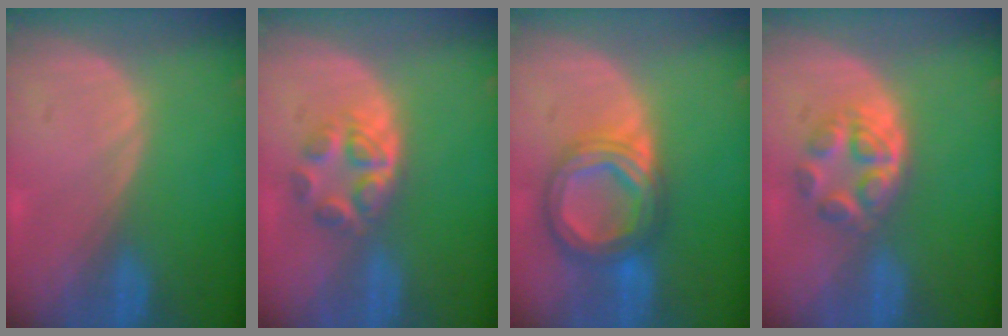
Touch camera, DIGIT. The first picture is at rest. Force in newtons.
{"total": 5.0, "press": 4.8, "slide": 1.6}
{"total": 8.5, "press": 8.5, "slide": 0.7}
{"total": 6.1, "press": 5.3, "slide": 3.2}